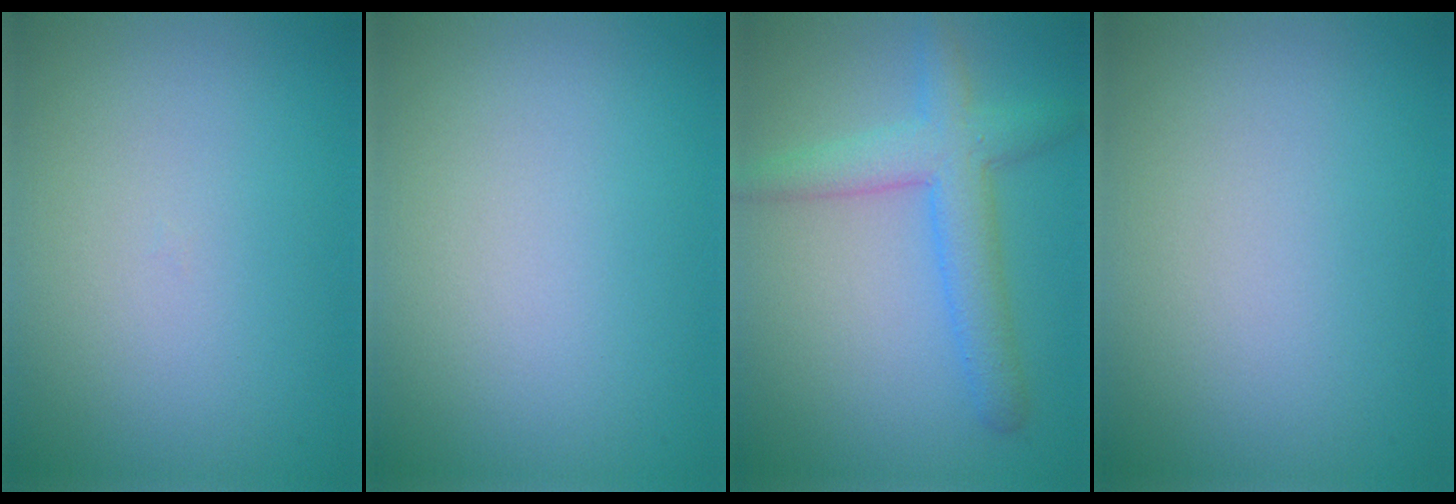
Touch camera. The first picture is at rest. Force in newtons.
{"total": 0.0}
{"total": 4.6, "press": 4.6, "slide": 0.1}
{"total": 0.0}